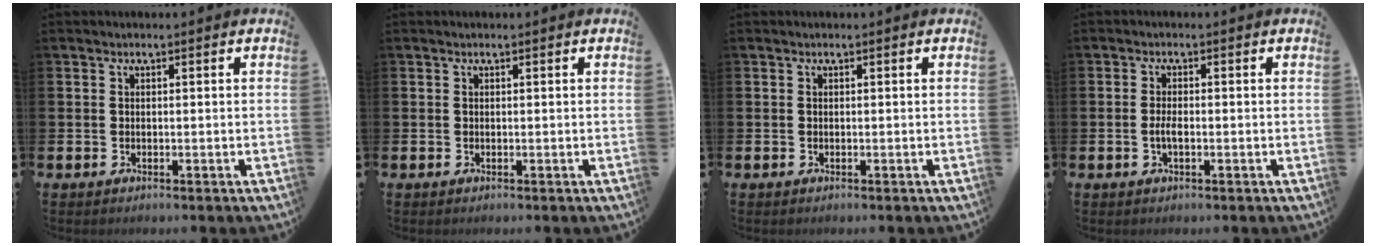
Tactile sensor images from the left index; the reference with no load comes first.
{"total": 0.0}
{"total": 0.0}
{"total": 1.8, "force": [-0.5, 0.6, 1.6], "torque": [-0.029, 0.000, -0.010]}